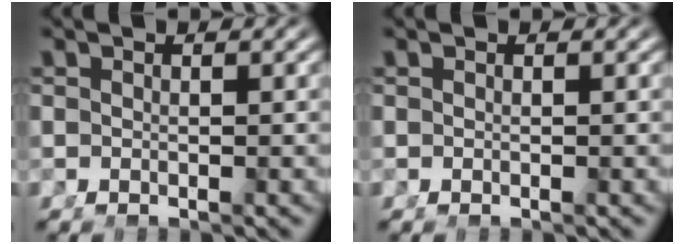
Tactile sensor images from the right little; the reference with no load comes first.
{"total": 0.0}